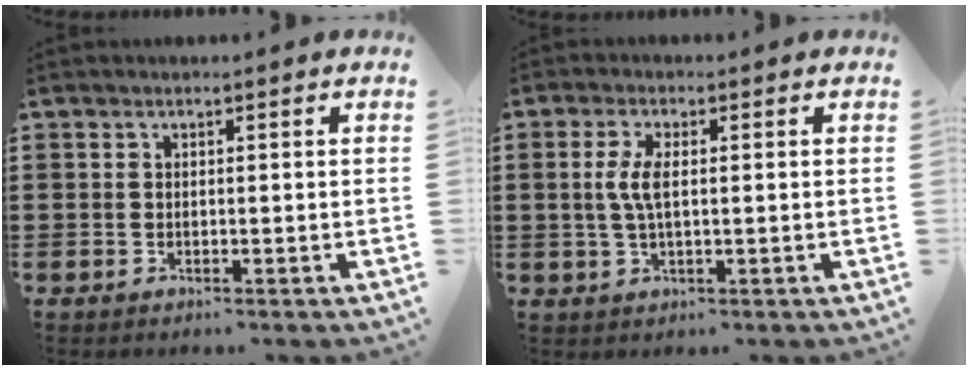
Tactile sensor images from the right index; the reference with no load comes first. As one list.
[{"total": 4.1, "force": [0.3, 1.4, 3.8], "torque": [-0.095, -0.003, -0.004]}]